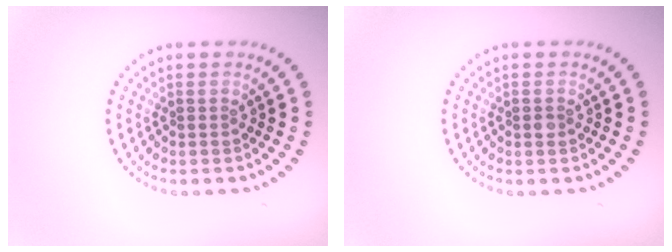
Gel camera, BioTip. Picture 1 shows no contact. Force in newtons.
{"total": 0.8, "press": 0.8, "slide": 0.1}